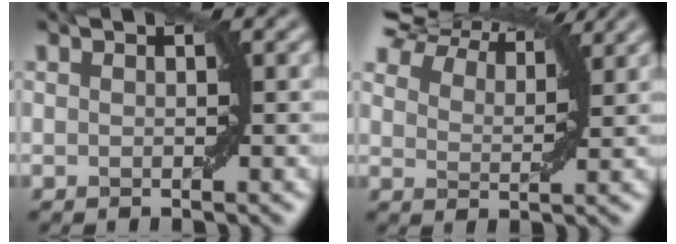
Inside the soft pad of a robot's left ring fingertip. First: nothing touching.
{"total": 11.3, "force": [10.0, 3.1, 4.5], "torque": [-0.093, 0.012, 0.146]}